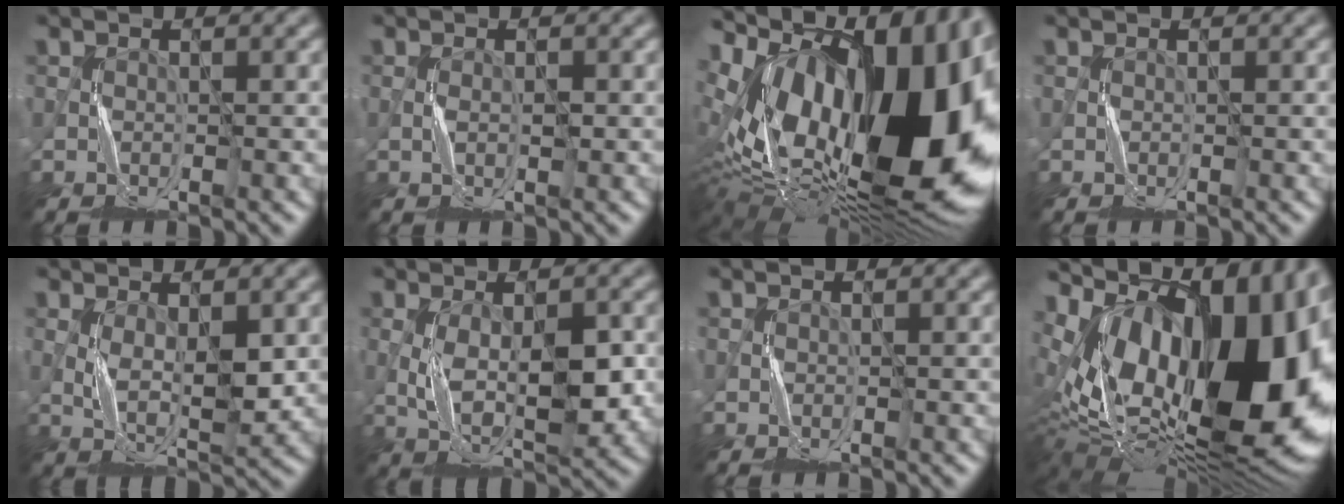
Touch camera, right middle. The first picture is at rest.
{"total": 0.8, "force": [-0.3, 0.2, 0.7], "torque": [-0.014, 0.003, -0.004]}
{"total": 21.3, "force": [1.7, 11.9, 17.5], "torque": [-0.314, -0.003, 0.025]}
{"total": 0.0}
{"total": 4.3, "force": [0.3, 1.5, 4.0], "torque": [-0.082, -0.005, 0.010]}
{"total": 6.7, "force": [-0.6, 2.6, 6.1], "torque": [-0.114, -0.001, -0.006]}
{"total": 0.0}
{"total": 19.7, "force": [3.0, 11.1, 16.0], "torque": [-0.268, 0.029, 0.046]}